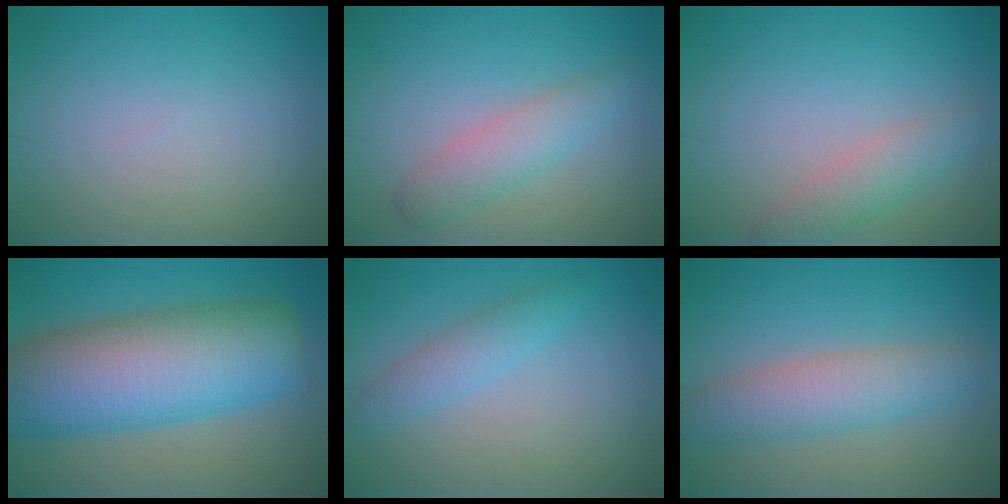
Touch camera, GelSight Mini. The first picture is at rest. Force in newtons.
{"total": 2.9, "press": 2.9, "slide": 0.1}
{"total": 2.7, "press": 2.7, "slide": 0.0}
{"total": 13.4, "press": 13.4, "slide": 0.5}
{"total": 2.2, "press": 2.2, "slide": 0.1}
{"total": 4.8, "press": 4.8, "slide": 0.1}